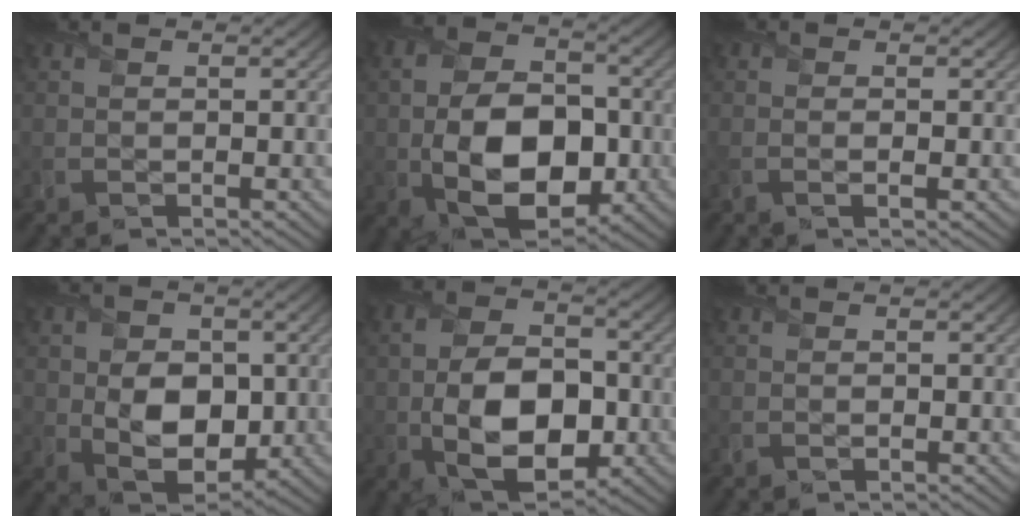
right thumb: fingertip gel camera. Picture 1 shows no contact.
{"total": 12.5, "force": [-2.4, 8.1, 9.1], "torque": [-0.186, -0.030, -0.033]}
{"total": 1.3, "force": [-0.3, 0.2, 1.3], "torque": [-0.025, -0.001, -0.007]}
{"total": 9.2, "force": [-0.3, 6.9, 6.1], "torque": [-0.119, -0.020, -0.006]}
{"total": 11.2, "force": [-2.3, 7.0, 8.5], "torque": [-0.179, -0.025, -0.032]}
{"total": 0.0}